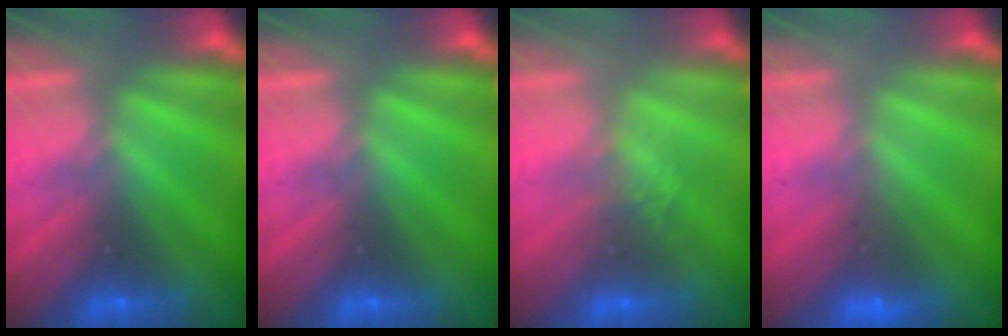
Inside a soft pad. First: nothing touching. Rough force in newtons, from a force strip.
{"total": 0.0}
{"total": 1.1}
{"total": 3.0}